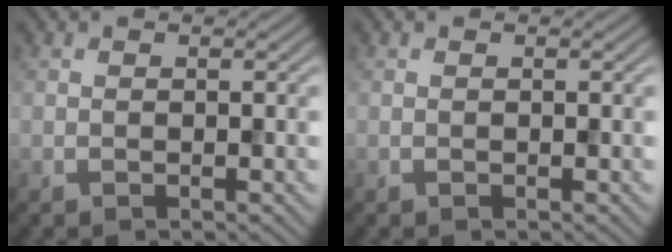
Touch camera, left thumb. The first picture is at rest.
{"total": 0.0}